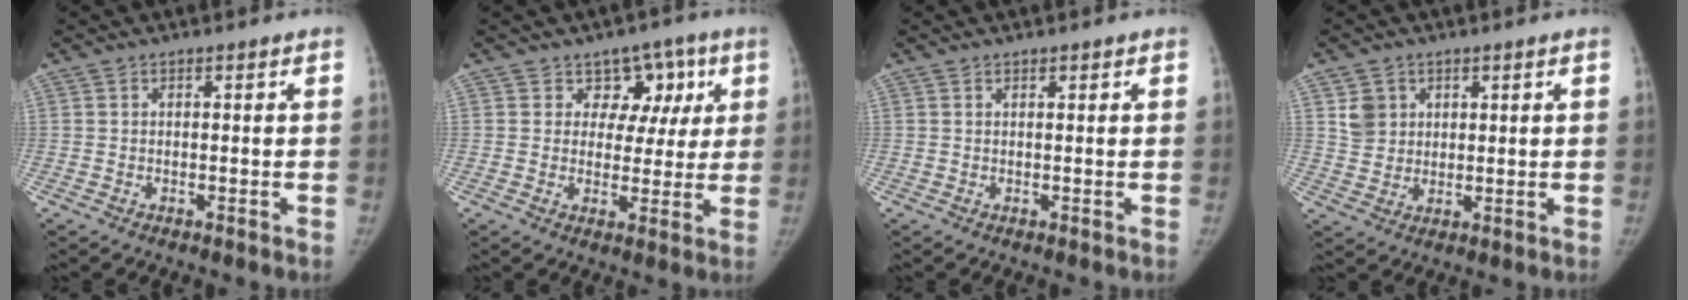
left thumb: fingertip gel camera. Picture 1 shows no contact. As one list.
[{"total": 7.9, "force": [3.5, 6.5, 2.7], "torque": [0.019, -0.005, 0.046]}, {"total": 0.9, "force": [0.6, 0.3, 0.5], "torque": [-0.006, -0.002, 0.009]}, {"total": 5.1, "force": [2.3, 4.3, 1.5], "torque": [-0.005, -0.014, 0.046]}]